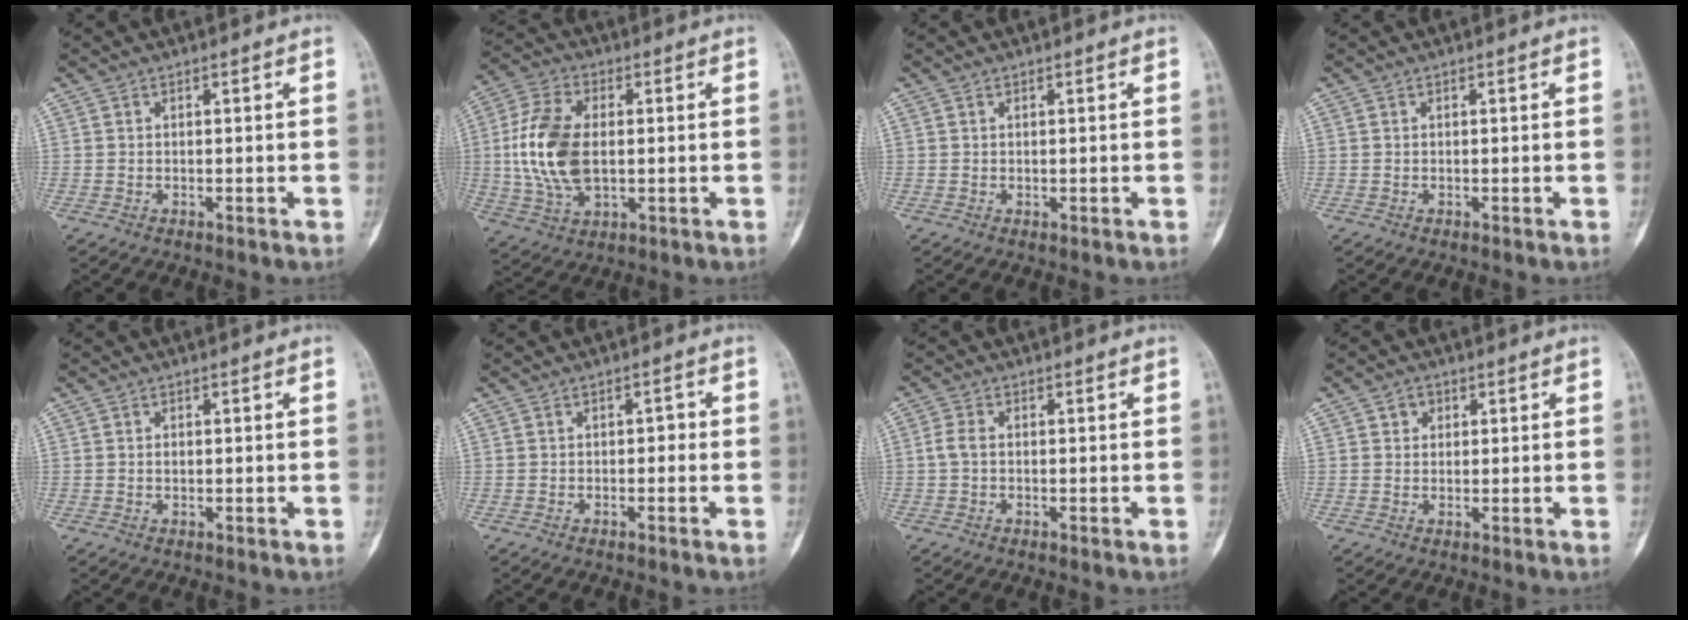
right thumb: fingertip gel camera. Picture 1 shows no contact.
{"total": 14.3, "force": [0.4, 8.3, 11.6], "torque": [-0.240, 0.004, 0.008]}
{"total": 0.0}
{"total": 0.0}
{"total": 0.7, "force": [0.1, 0.4, 0.5], "torque": [-0.005, 0.001, 0.001]}
{"total": 1.5, "force": [-0.3, 0.9, 1.1], "torque": [-0.004, 0.012, -0.009]}
{"total": 2.4, "force": [-0.1, 1.5, 1.9], "torque": [-0.044, 0.002, -0.009]}
{"total": 2.4, "force": [0.9, 2.1, 0.8], "torque": [0.002, -0.002, 0.011]}